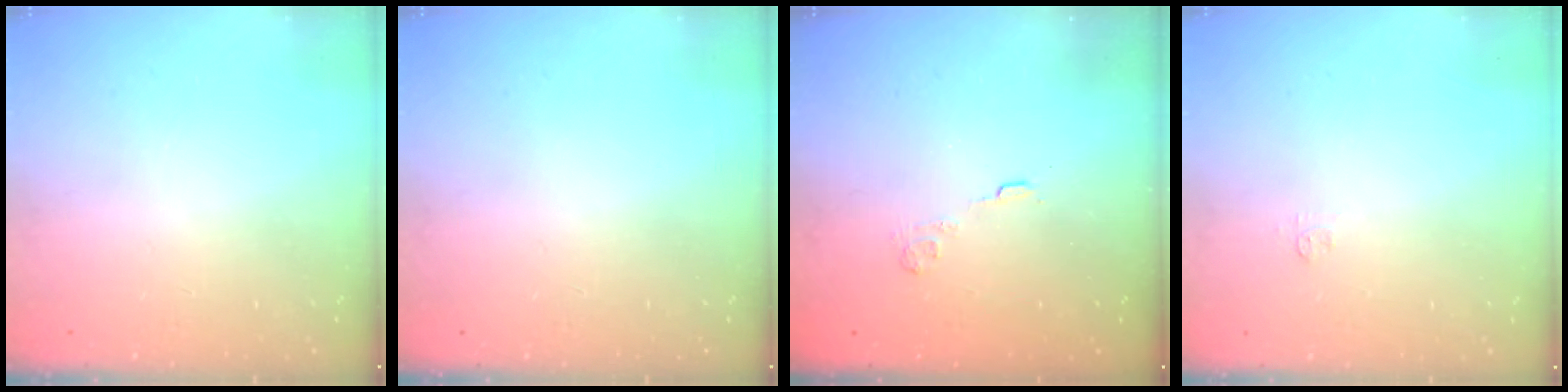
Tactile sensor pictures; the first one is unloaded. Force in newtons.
{"total": 0.0}
{"total": 2.7, "press": 2.3, "slide": 1.4}
{"total": 3.1, "press": 3.0, "slide": 0.4}